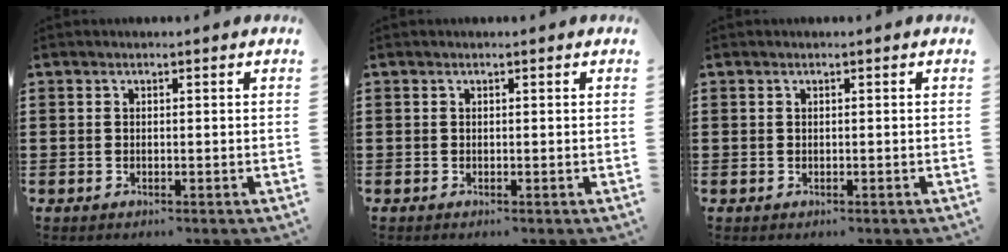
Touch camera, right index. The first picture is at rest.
{"total": 0.0}
{"total": 0.0}